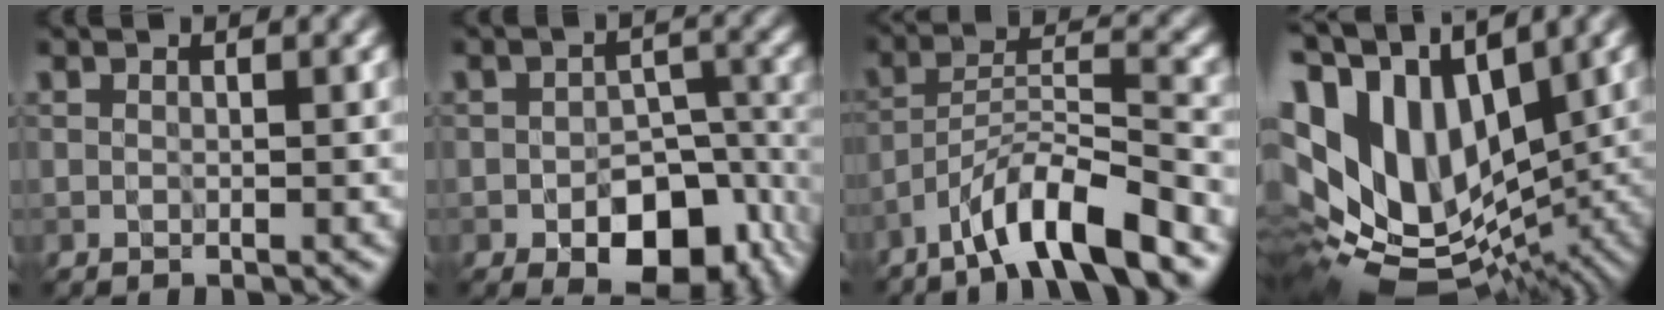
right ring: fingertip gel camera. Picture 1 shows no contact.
{"total": 9.5, "force": [-3.9, 5.7, 6.6], "torque": [-0.089, -0.024, -0.044]}
{"total": 7.4, "force": [-5.4, 1.0, 4.9], "torque": [-0.080, 0.014, -0.099]}
{"total": 15.8, "force": [2.0, 9.6, 12.4], "torque": [-0.245, 0.001, 0.050]}